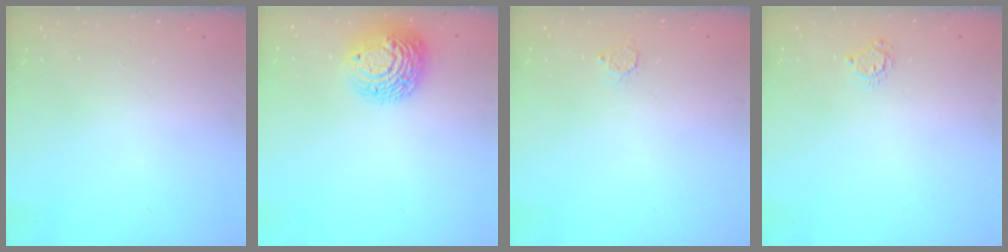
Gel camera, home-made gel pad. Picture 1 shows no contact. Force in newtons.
{"total": 11.4, "press": 11.3, "slide": 1.0}
{"total": 2.1, "press": 2.1, "slide": 0.2}
{"total": 4.5, "press": 4.5, "slide": 0.4}